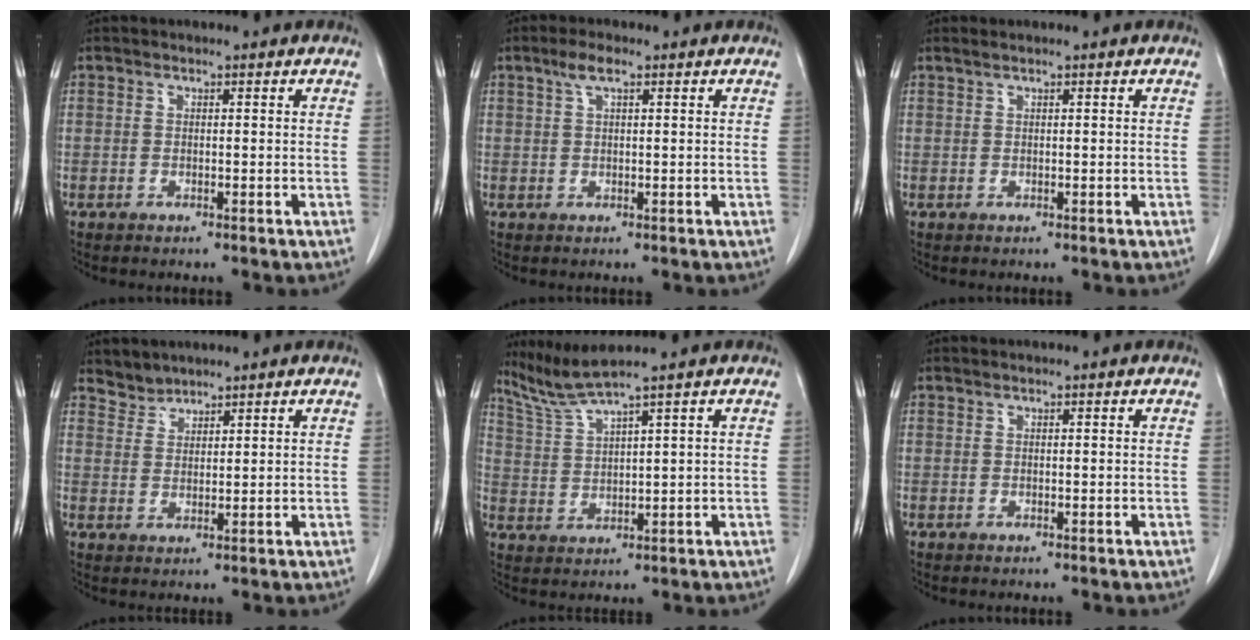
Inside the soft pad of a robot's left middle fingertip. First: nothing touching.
{"total": 2.6, "force": [1.5, 0.6, 2.0], "torque": [-0.046, 0.009, 0.032]}
{"total": 0.6, "force": [0.5, -0.1, 0.3], "torque": [-0.011, 0.007, 0.016]}
{"total": 2.6, "force": [2.4, 0.6, -0.6], "torque": [0.014, 0.006, 0.049]}
{"total": 5.0, "force": [4.4, -1.9, 1.4], "torque": [-0.043, -0.009, 0.101]}
{"total": 0.0}